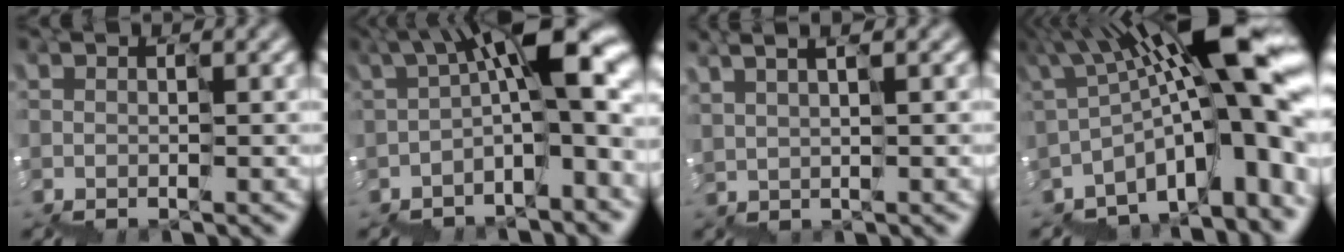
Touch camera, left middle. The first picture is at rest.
{"total": 9.3, "force": [-0.9, 2.9, 8.8], "torque": [-0.132, 0.033, -0.016]}
{"total": 1.6, "force": [1.6, 0.3, 0.4], "torque": [-0.002, 0.021, 0.031]}
{"total": 13.6, "force": [-0.8, 3.8, 13.1], "torque": [-0.186, 0.034, -0.014]}